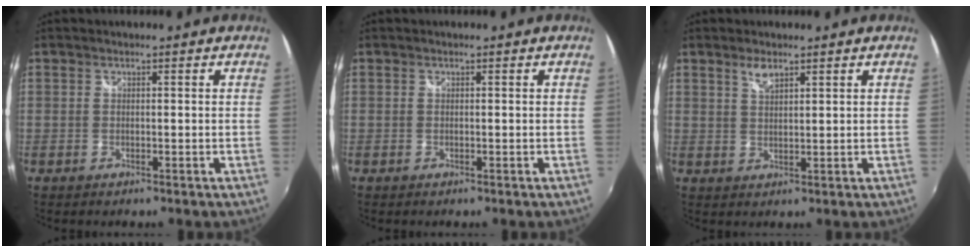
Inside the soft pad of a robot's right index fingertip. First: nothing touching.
{"total": 0.0}
{"total": 2.8, "force": [2.0, 1.0, 1.8], "torque": [-0.030, 0.002, 0.037]}